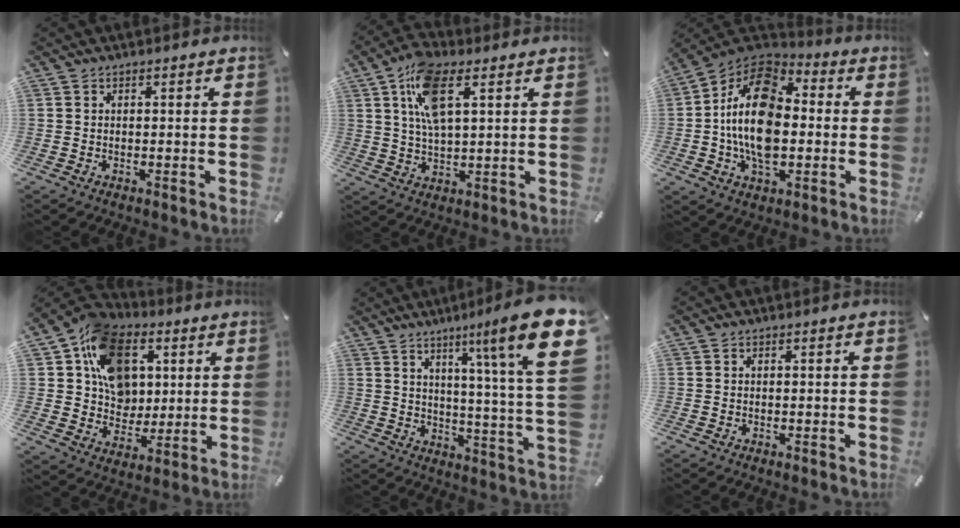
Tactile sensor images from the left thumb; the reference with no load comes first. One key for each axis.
{"total": 11.5, "fx": 5.0, "fy": 4.8, "fz": 9.2, "tx": -0.183, "ty": -0.001, "tz": 0.086}
{"total": 18.2, "fx": -1.9, "fy": 11.6, "fz": 13.9, "tx": -0.288, "ty": 0.010, "tz": -0.043}
{"total": 15.3, "fx": 4.7, "fy": 12.6, "fz": 7.3, "tx": -0.131, "ty": -0.008, "tz": 0.096}
{"total": 18.8, "fx": 9.1, "fy": 1.8, "fz": 16.3, "tx": -0.242, "ty": -0.069, "tz": 0.122}
{"total": 0.0}